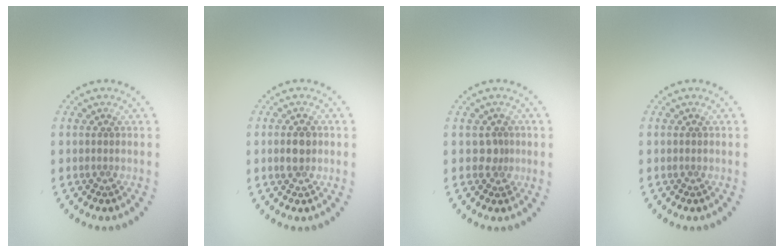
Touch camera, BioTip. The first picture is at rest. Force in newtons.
{"total": 2.4, "press": 2.4, "slide": 0.0}
{"total": 1.5, "press": 1.1, "slide": 1.0}
{"total": 0.0}